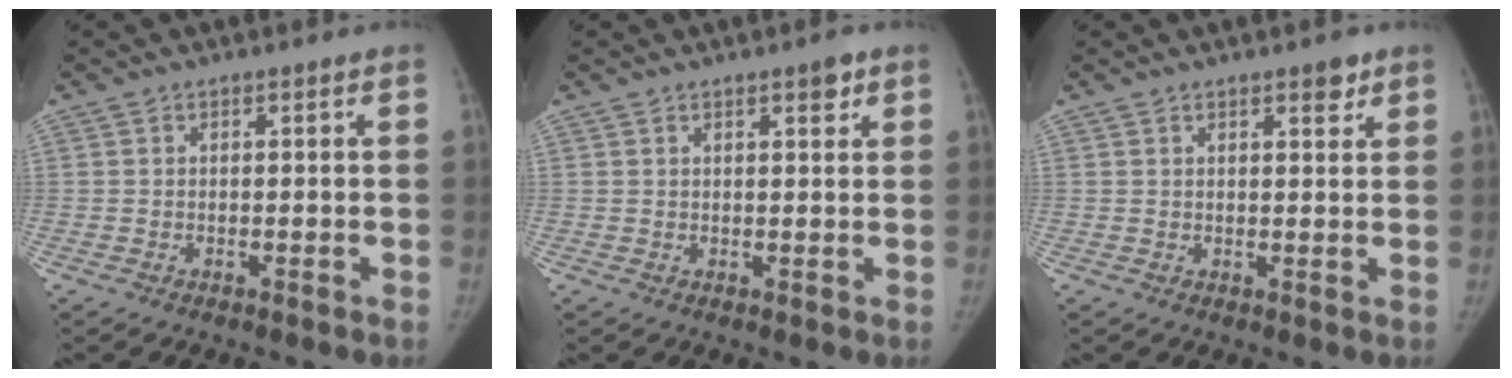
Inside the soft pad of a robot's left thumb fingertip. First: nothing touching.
{"total": 2.4, "force": [1.5, 0.7, 1.8], "torque": [-0.020, -0.007, 0.020]}
{"total": 2.8, "force": [1.8, 0.9, 1.8], "torque": [-0.015, -0.010, 0.024]}